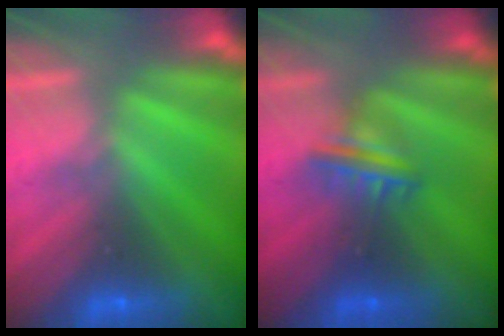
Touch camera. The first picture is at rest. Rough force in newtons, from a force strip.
{"total": 3.0}